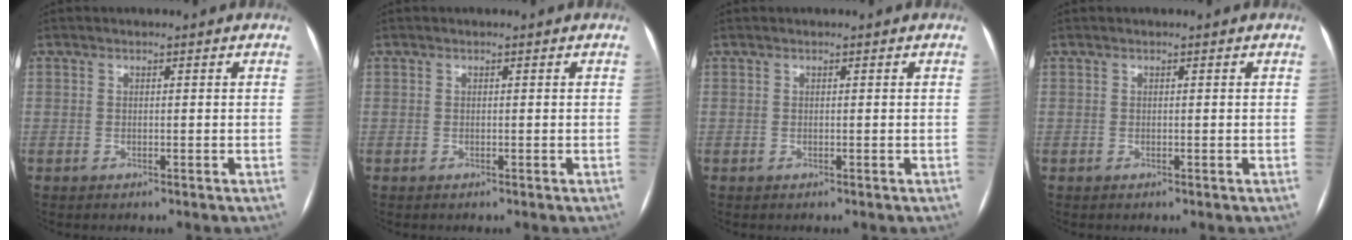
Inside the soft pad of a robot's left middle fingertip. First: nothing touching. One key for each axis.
{"total": 0.0}
{"total": 0.0}
{"total": 0.0}